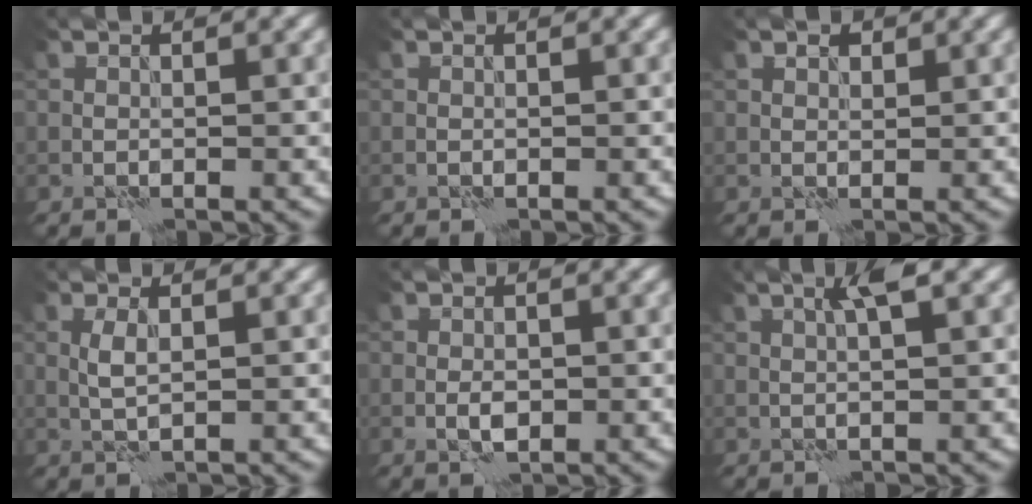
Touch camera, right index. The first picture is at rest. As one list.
[{"total": 0.0}, {"total": 0.9, "force": [0.6, 0.5, 0.4], "torque": [-0.005, 0.002, 0.009]}, {"total": 1.6, "force": [0.3, 0.4, 1.6], "torque": [-0.038, 0.005, 0.006]}, {"total": 1.3, "force": [-0.3, 0.7, 1.1], "torque": [-0.020, 0.003, -0.006]}, {"total": 2.4, "force": [1.1, 0.0, 2.1], "torque": [-0.040, 0.007, 0.018]}]